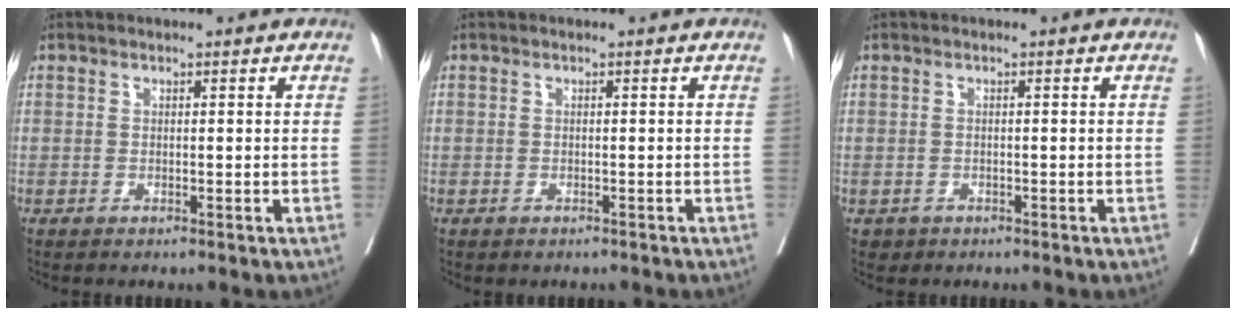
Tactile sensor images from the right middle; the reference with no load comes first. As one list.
[{"total": 0.9, "force": [-0.6, 0.6, 0.0], "torque": [-0.003, 0.004, -0.010]}, {"total": 1.2, "force": [-0.7, 0.9, 0.1], "torque": [-0.010, 0.001, -0.007]}]